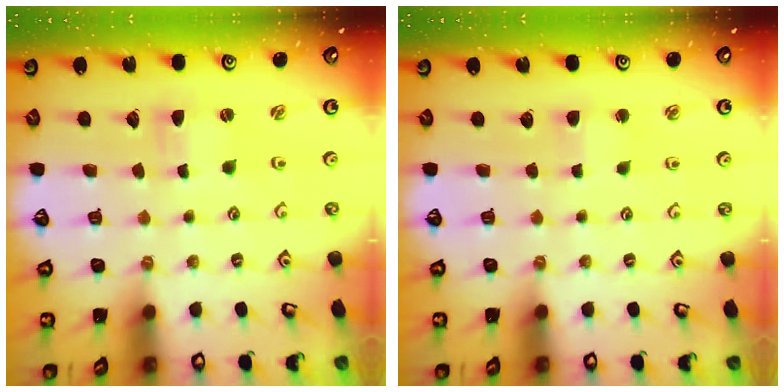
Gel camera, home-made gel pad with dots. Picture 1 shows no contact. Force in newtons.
{"total": 2.8, "press": 2.8, "slide": 0.4}